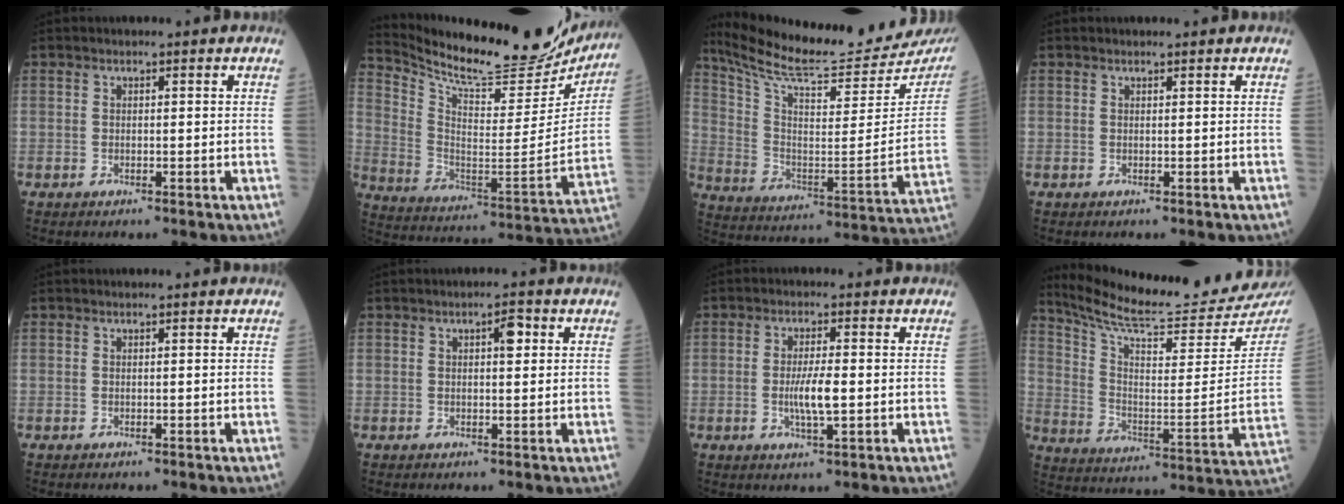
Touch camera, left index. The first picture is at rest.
{"total": 23.0, "force": [21.1, 4.8, 7.7], "torque": [-0.143, -0.055, 0.309]}
{"total": 25.1, "force": [23.2, 1.7, 9.6], "torque": [-0.174, -0.089, 0.336]}
{"total": 0.7, "force": [0.7, 0.0, 0.1], "torque": [-0.007, 0.002, 0.011]}
{"total": 0.0}
{"total": 2.4, "force": [0.9, 0.7, 2.1], "torque": [-0.034, 0.005, 0.012]}
{"total": 4.6, "force": [-0.5, 0.5, 4.5], "torque": [-0.091, -0.007, -0.009]}
{"total": 22.5, "force": [21.2, 0.0, 7.6], "torque": [-0.141, -0.100, 0.304]}